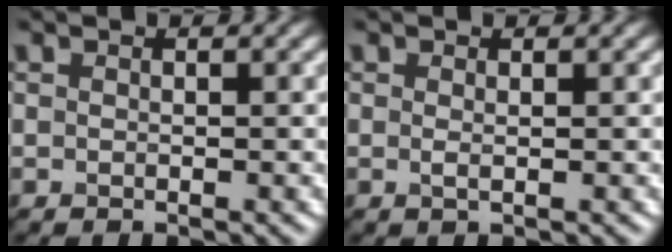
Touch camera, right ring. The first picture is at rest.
{"total": 0.6, "force": [0.0, 0.1, 0.6], "torque": [-0.016, -0.001, 0.001]}